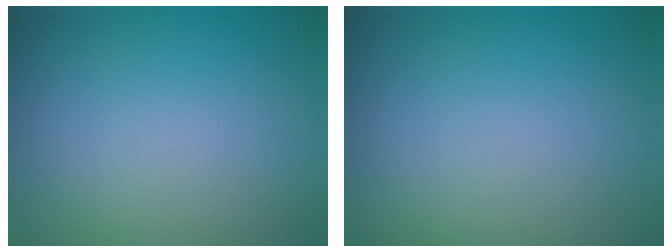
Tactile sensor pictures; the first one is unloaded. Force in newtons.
{"total": 0.0}